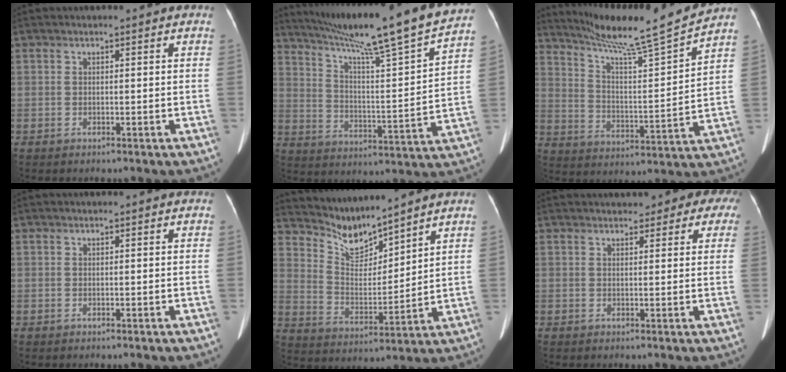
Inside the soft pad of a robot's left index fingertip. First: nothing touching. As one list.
[{"total": 22.7, "force": [19.5, -1.6, 11.6], "torque": [-0.191, -0.036, 0.280]}, {"total": 16.4, "force": [14.8, -1.9, 6.7], "torque": [-0.121, -0.026, 0.231]}, {"total": 0.0}, {"total": 7.7, "force": [7.6, 0.5, 0.7], "torque": [-0.030, -0.006, 0.160]}, {"total": 9.6, "force": [7.1, 5.0, 4.2], "torque": [-0.023, 0.026, 0.069]}]